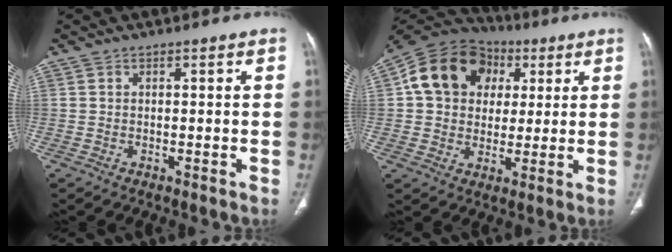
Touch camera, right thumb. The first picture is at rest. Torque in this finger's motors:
{"motor_torque": [0.75, 2.83, 0.71, -0.63, 0.12]}